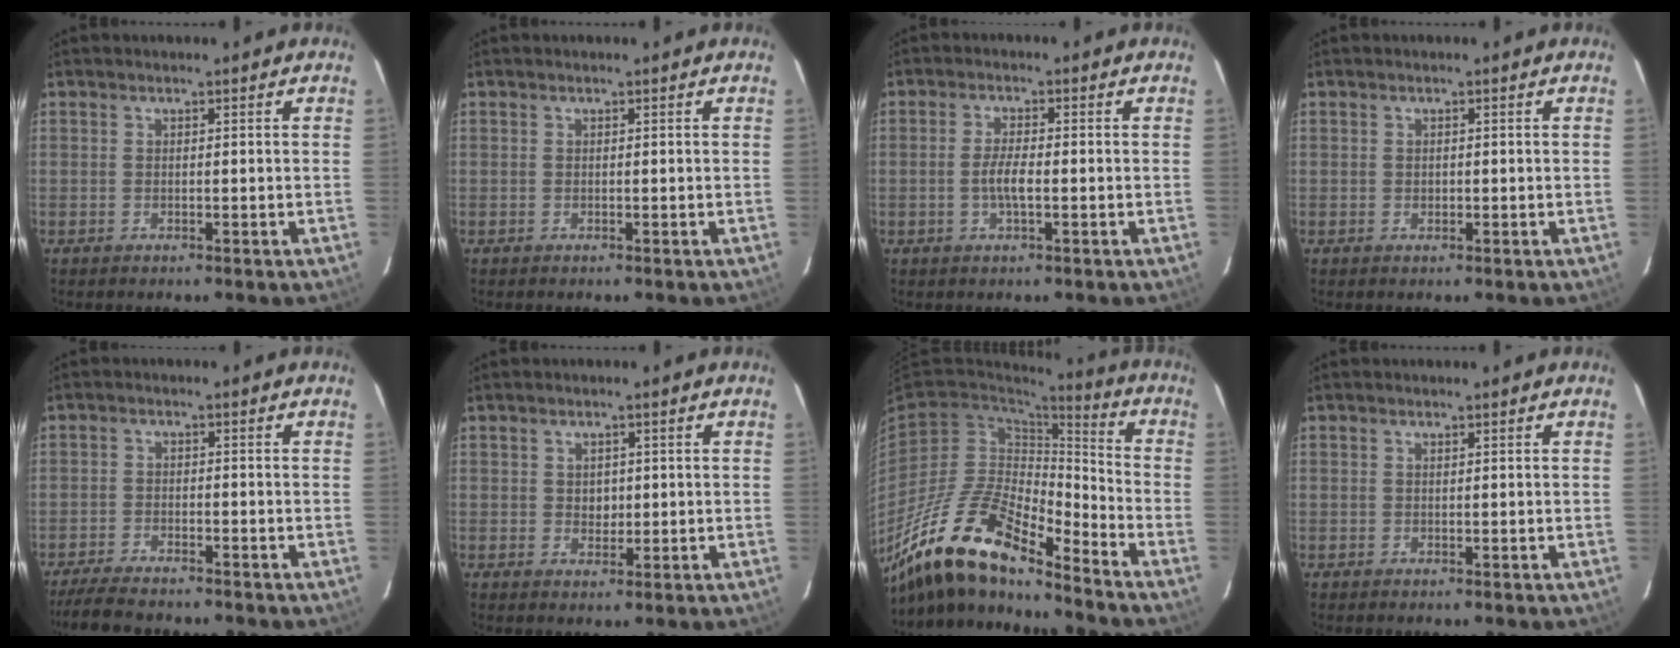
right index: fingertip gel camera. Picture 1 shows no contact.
{"total": 0.0}
{"total": 3.6, "force": [-0.9, 0.7, 3.4], "torque": [-0.068, 0.000, -0.016]}
{"total": 0.8, "force": [-0.1, 0.7, 0.4], "torque": [-0.004, 0.002, 0.000]}
{"total": 8.0, "force": [-7.2, 1.4, 3.3], "torque": [-0.088, -0.018, -0.124]}
{"total": 2.4, "force": [0.2, 2.1, 1.1], "torque": [-0.014, 0.003, 0.005]}
{"total": 19.0, "force": [-14.8, 5.0, 10.8], "torque": [-0.211, -0.018, -0.284]}
{"total": 0.0}